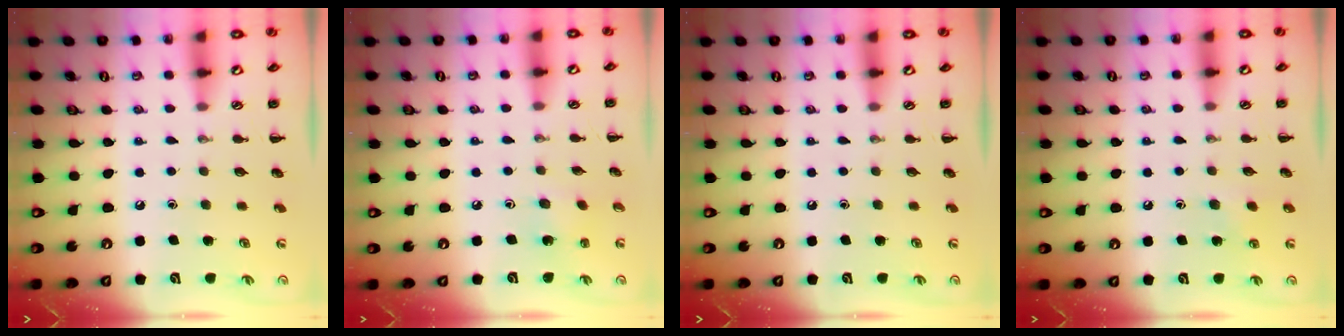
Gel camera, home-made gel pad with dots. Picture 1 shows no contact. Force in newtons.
{"total": 1.8, "press": 1.6, "slide": 0.6}
{"total": 0.0}
{"total": 5.1, "press": 4.9, "slide": 1.4}